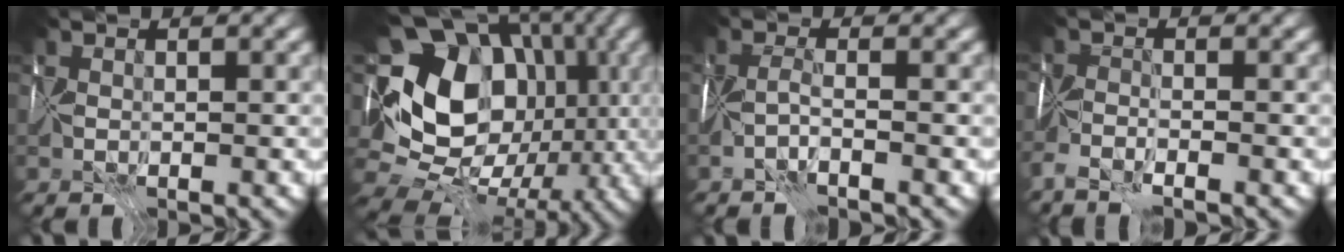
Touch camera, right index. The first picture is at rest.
{"total": 17.5, "force": [1.6, 13.8, 10.7], "torque": [-0.172, 0.024, 0.034]}
{"total": 1.7, "force": [-1.1, -0.1, 1.3], "torque": [-0.031, 0.000, -0.034]}
{"total": 3.3, "force": [-2.9, 0.4, 1.6], "torque": [-0.032, -0.009, -0.068]}